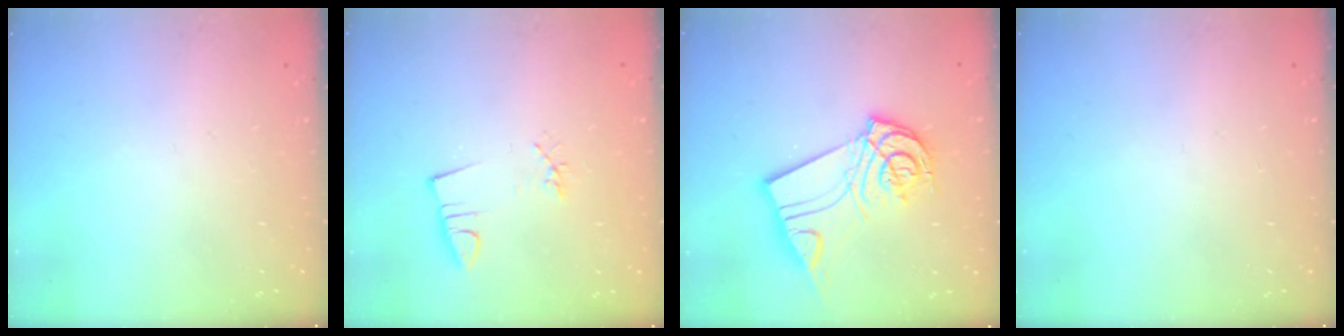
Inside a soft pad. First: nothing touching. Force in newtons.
{"total": 2.6, "press": 0.9, "slide": 2.4}
{"total": 13.2, "press": 13.1, "slide": 1.5}
{"total": 0.0}